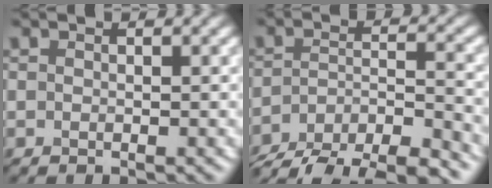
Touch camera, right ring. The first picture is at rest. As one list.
[{"total": 8.3, "force": [-7.3, 2.4, 3.3], "torque": [-0.062, -0.018, -0.113]}]